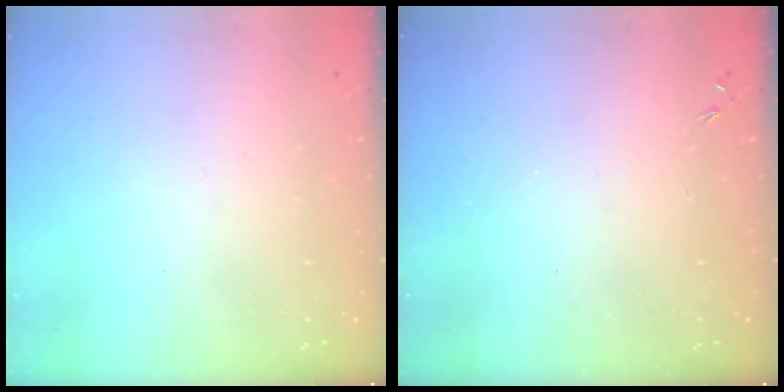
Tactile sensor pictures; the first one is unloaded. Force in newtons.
{"total": 0.0}